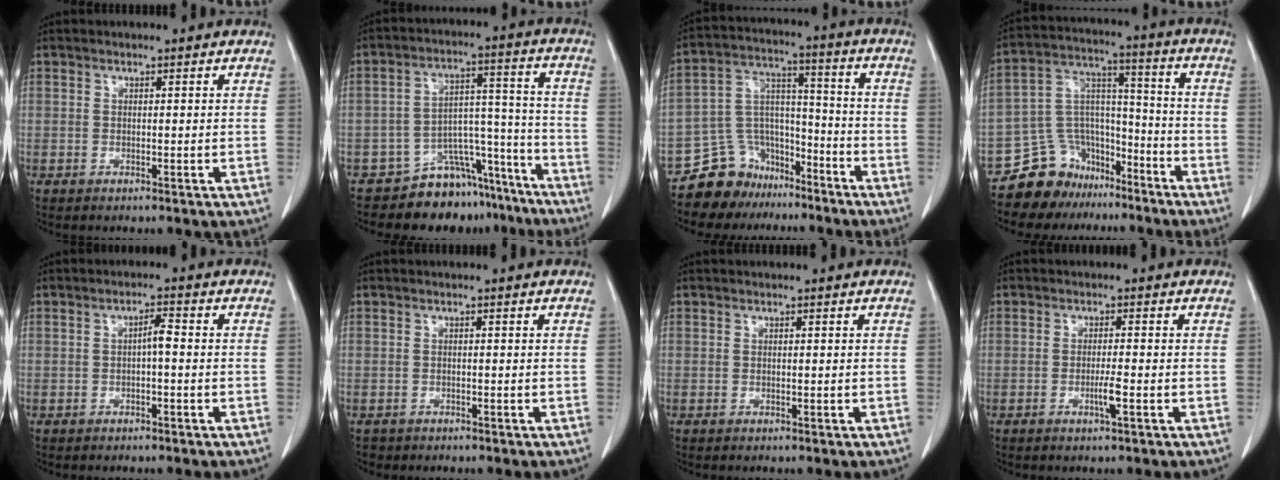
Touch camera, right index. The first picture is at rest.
{"total": 11.3, "force": [-9.5, 5.4, 2.6], "torque": [-0.013, 0.076, -0.146]}
{"total": 10.9, "force": [-8.8, 6.4, 1.0], "torque": [-0.021, 0.064, -0.151]}
{"total": 12.0, "force": [-9.6, 7.1, 1.3], "torque": [-0.024, 0.077, -0.164]}
{"total": 2.1, "force": [-0.3, 0.4, 2.0], "torque": [-0.034, 0.005, -0.005]}
{"total": 0.9, "force": [-0.8, 0.5, -0.1], "torque": [-0.011, 0.000, -0.014]}
{"total": 0.0}
{"total": 2.4, "force": [-0.9, -0.2, 2.2], "torque": [-0.042, -0.003, -0.016]}